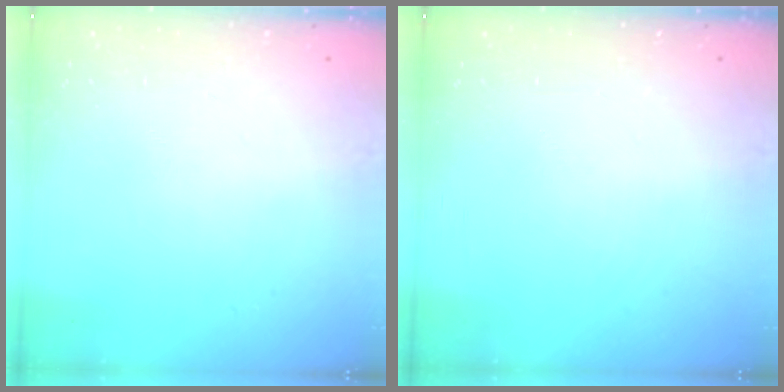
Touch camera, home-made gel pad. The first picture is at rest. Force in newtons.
{"total": 0.0}